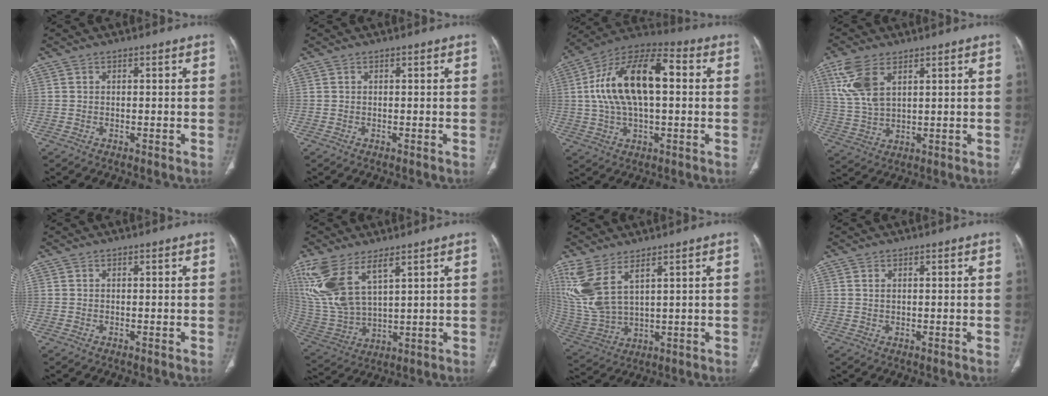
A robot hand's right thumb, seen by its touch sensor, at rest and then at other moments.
{"total": 0.0}
{"total": 19.8, "force": [2.5, 9.7, 17.0], "torque": [-0.305, 0.034, 0.035]}
{"total": 9.4, "force": [4.5, 4.7, 6.8], "torque": [-0.153, -0.008, 0.099]}
{"total": 0.0}
{"total": 15.3, "force": [8.2, 6.5, 11.2], "torque": [-0.250, -0.024, 0.186]}
{"total": 11.8, "force": [6.1, 5.1, 8.8], "torque": [-0.208, -0.024, 0.147]}
{"total": 0.9, "force": [0.4, 0.4, 0.6], "torque": [-0.014, 0.002, 0.011]}